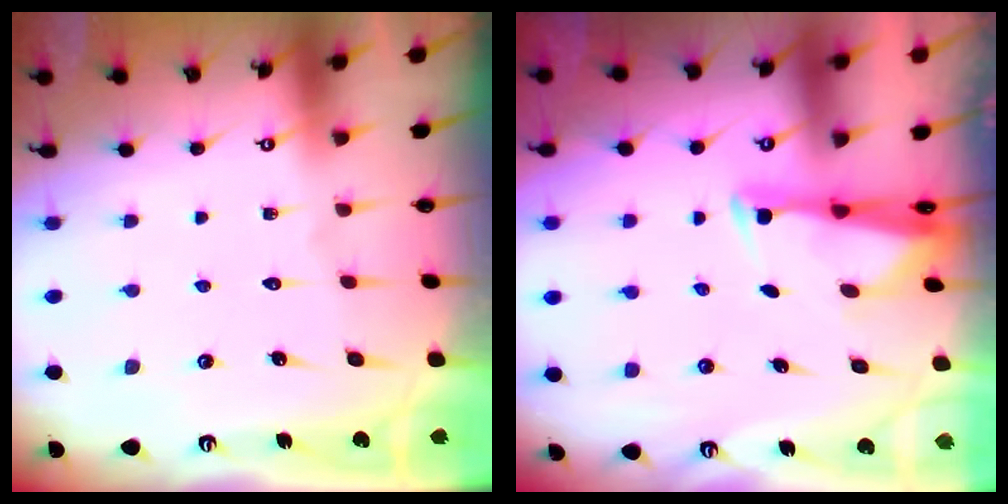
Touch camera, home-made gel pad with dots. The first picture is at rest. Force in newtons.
{"total": 2.7, "press": 2.6, "slide": 0.8}